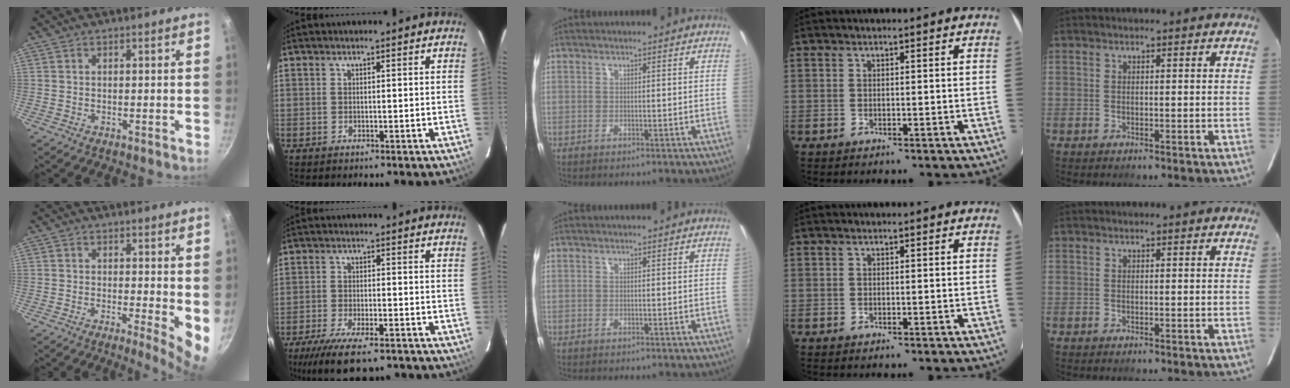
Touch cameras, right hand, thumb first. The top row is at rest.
{"thumb": {"total": 6.1, "force": [0.4, 1.8, 5.8], "torque": [-0.074, -0.018, 0.003]}, "index": {"total": 14.1, "force": [-10.7, 4.4, 8.1], "torque": [-0.175, -0.035, -0.174]}}